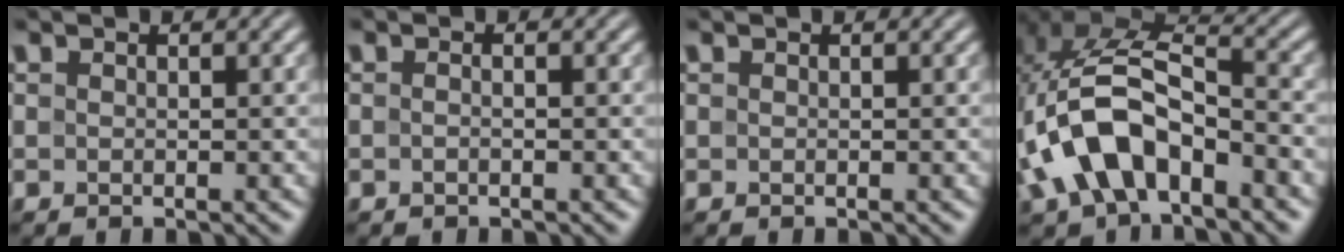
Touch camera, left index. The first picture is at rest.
{"total": 0.8, "force": [-0.2, 0.2, 0.7], "torque": [-0.012, -0.005, -0.009]}
{"total": 0.0}
{"total": 9.5, "force": [-3.4, 5.2, 7.2], "torque": [-0.154, 0.016, -0.069]}